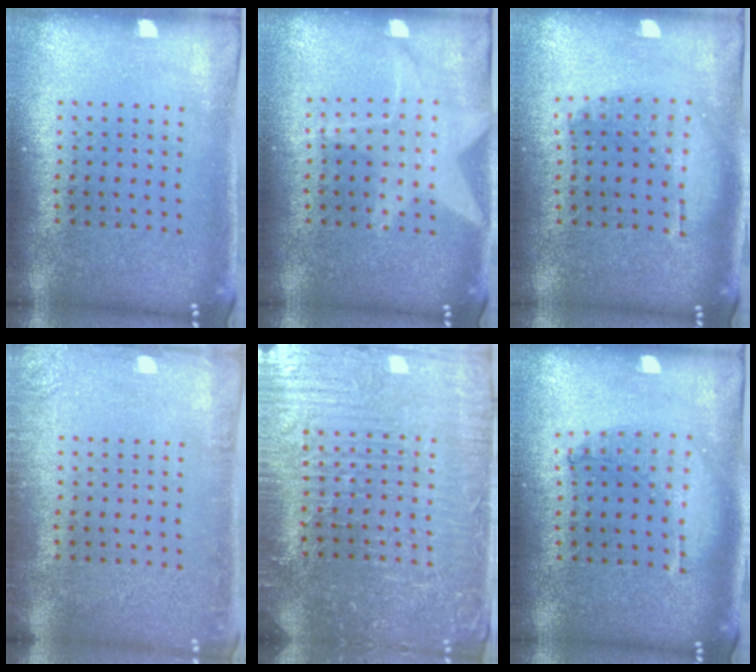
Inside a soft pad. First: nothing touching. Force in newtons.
{"total": 1.4, "press": 1.4, "slide": 0.2}
{"total": 1.2, "press": 1.1, "slide": 0.4}
{"total": 1.7, "press": 1.7, "slide": 0.3}
{"total": 4.6, "press": 4.4, "slide": 1.3}
{"total": 1.0, "press": 1.0, "slide": 0.3}